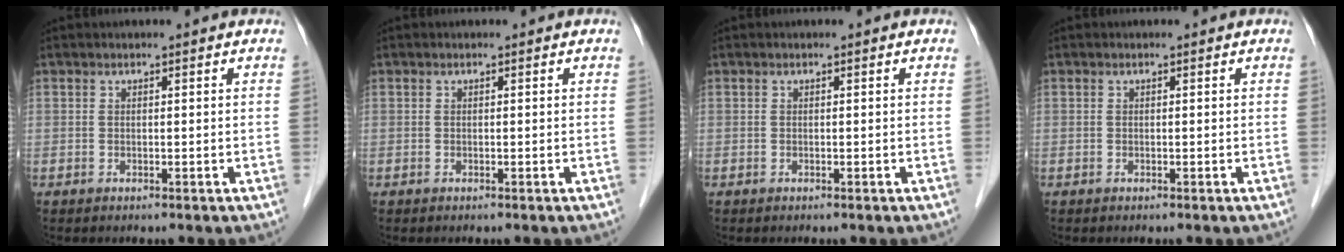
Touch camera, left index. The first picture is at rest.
{"total": 0.0}
{"total": 0.0}
{"total": 0.0}